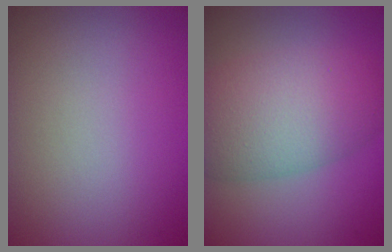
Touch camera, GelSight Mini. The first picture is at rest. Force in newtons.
{"total": 7.7, "press": 7.7, "slide": 0.2}